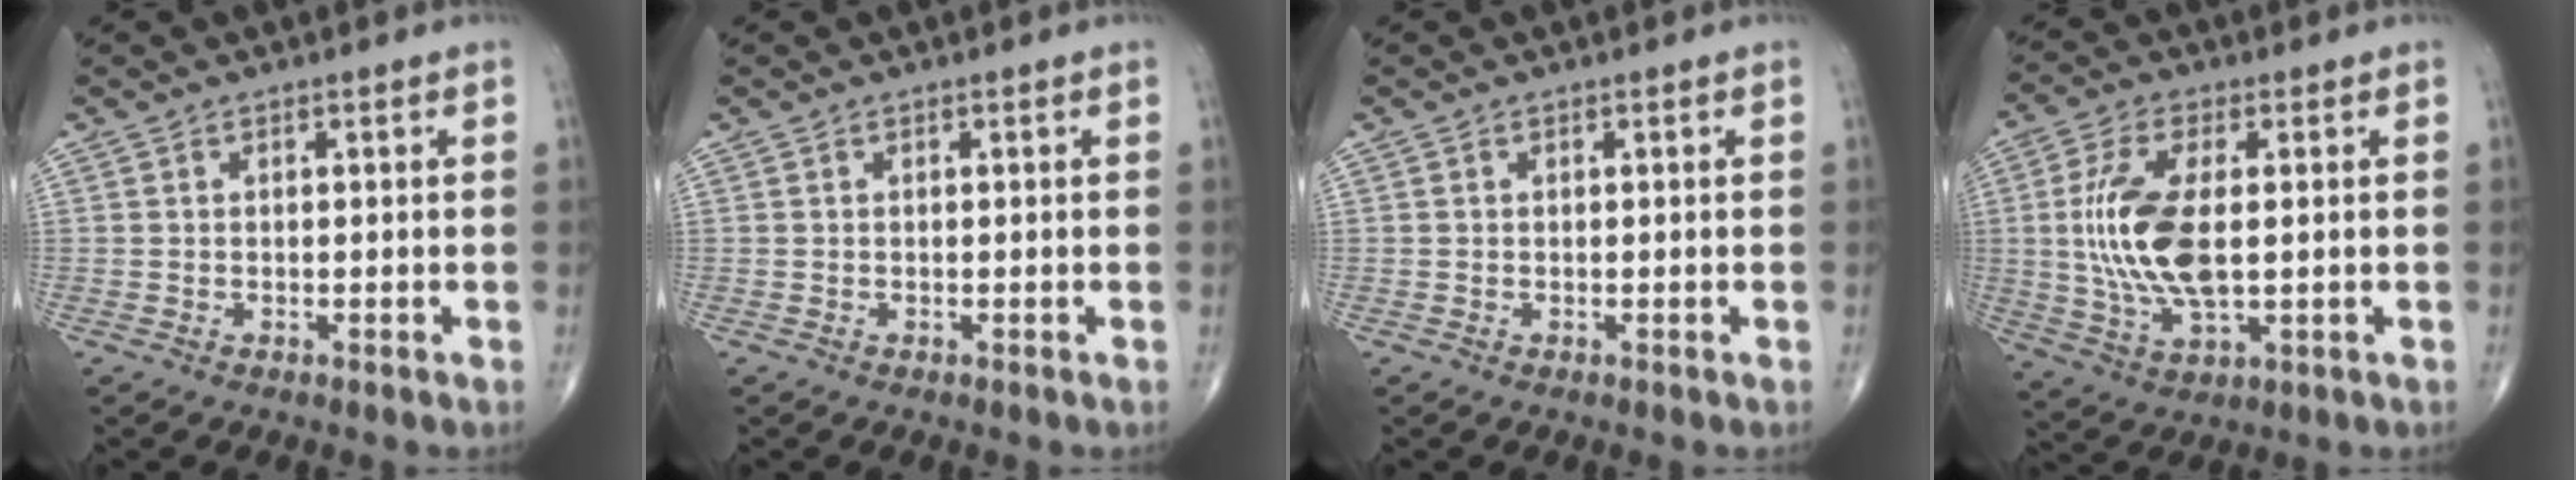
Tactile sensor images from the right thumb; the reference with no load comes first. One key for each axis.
{"total": 0.0}
{"total": 0.0}
{"total": 14.0, "fx": 0.7, "fy": 6.3, "fz": 12.5, "tx": -0.263, "ty": -0.008, "tz": 0.018}